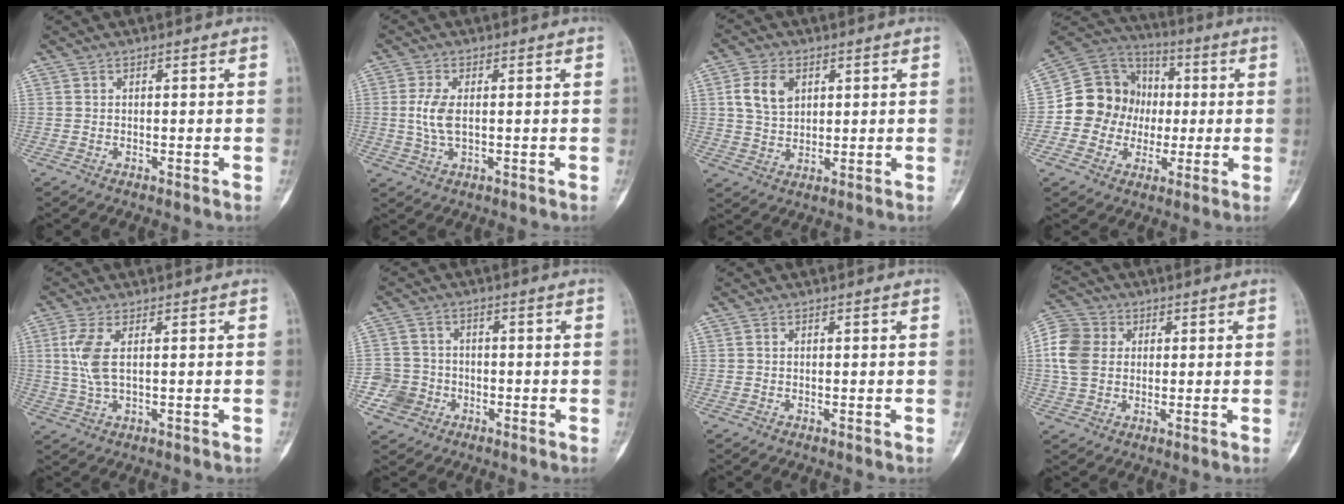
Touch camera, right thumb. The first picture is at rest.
{"total": 5.0, "force": [0.3, 2.3, 4.4], "torque": [-0.104, -0.002, 0.006]}
{"total": 7.2, "force": [2.3, 5.0, 4.6], "torque": [-0.076, -0.006, 0.044]}
{"total": 14.8, "force": [-0.8, 13.7, 5.7], "torque": [-0.058, 0.034, -0.016]}
{"total": 5.9, "force": [1.1, 2.1, 5.4], "torque": [-0.144, 0.001, 0.025]}
{"total": 5.8, "force": [-2.2, 5.3, 0.9], "torque": [0.007, 0.017, -0.041]}
{"total": 0.0}
{"total": 9.5, "force": [1.1, 7.8, 5.4], "torque": [-0.102, 0.011, 0.012]}